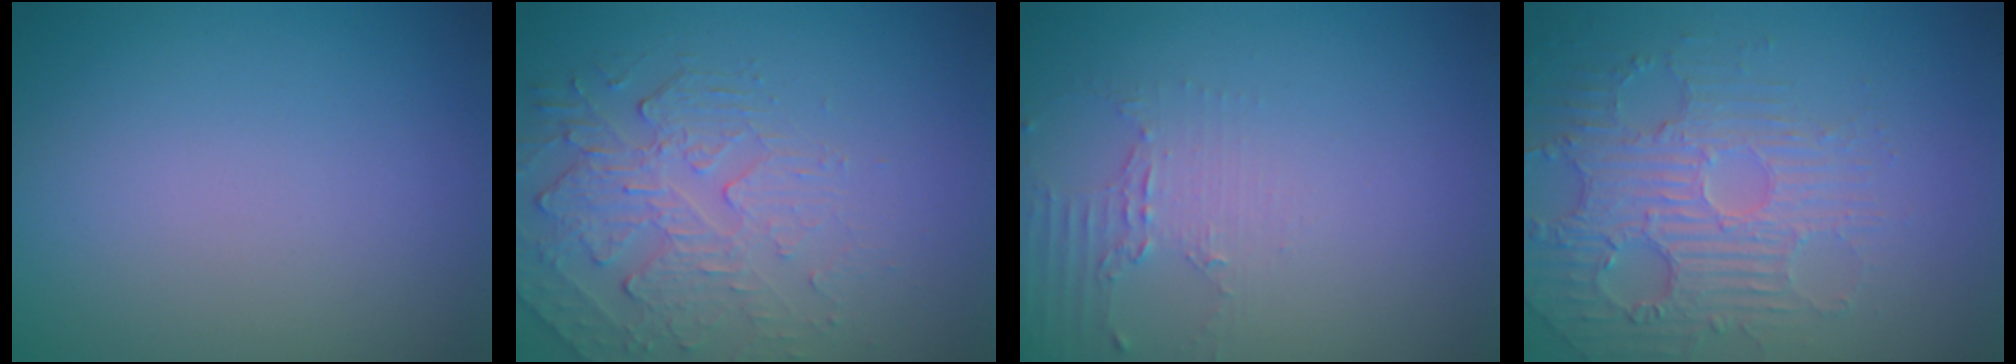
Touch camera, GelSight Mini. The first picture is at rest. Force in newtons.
{"total": 2.7, "press": 2.1, "slide": 1.7}
{"total": 2.0, "press": 1.5, "slide": 1.4}
{"total": 4.2, "press": 3.9, "slide": 1.7}